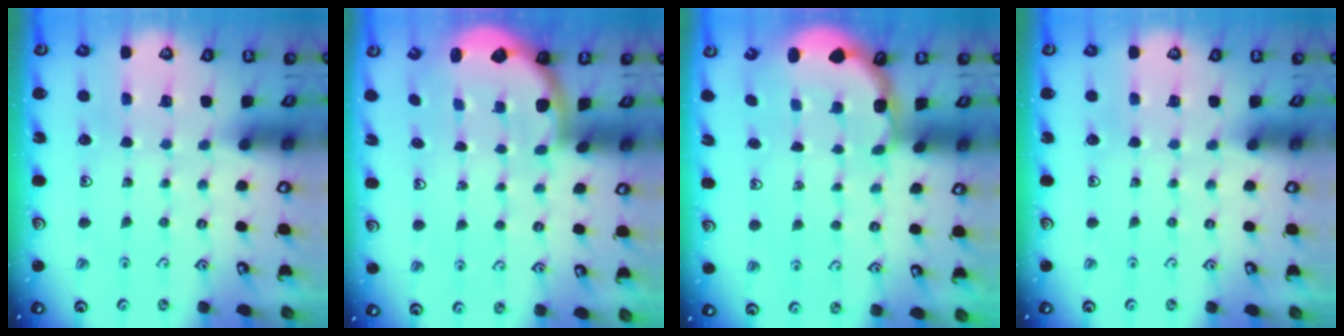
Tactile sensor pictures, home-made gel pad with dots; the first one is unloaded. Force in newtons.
{"total": 2.3, "press": 2.0, "slide": 1.2}
{"total": 2.8, "press": 2.3, "slide": 1.7}
{"total": 0.0}